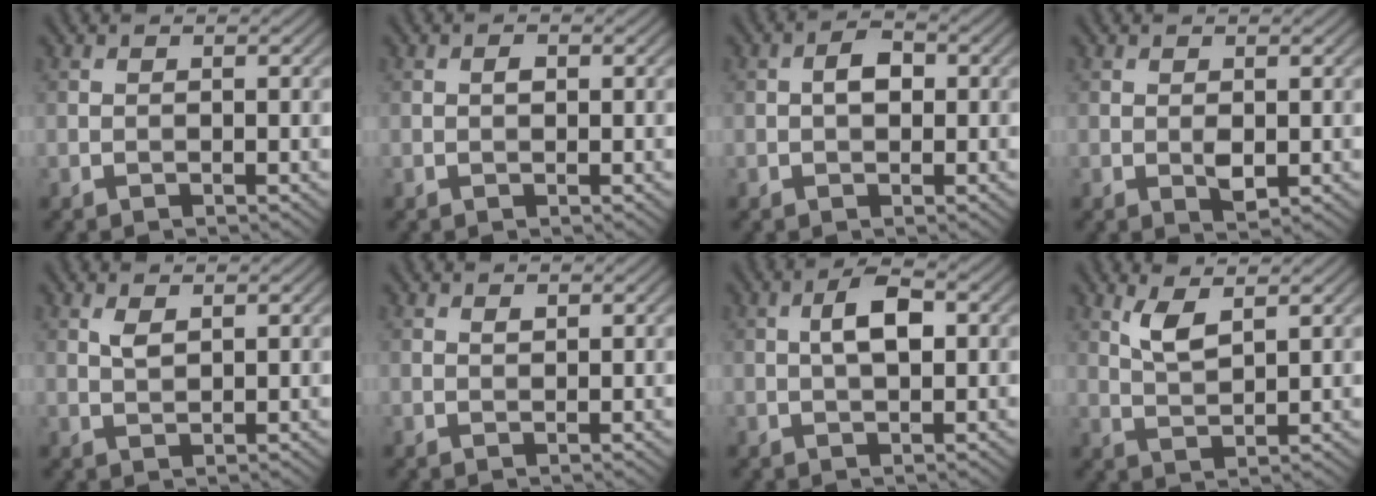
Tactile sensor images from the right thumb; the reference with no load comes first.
{"total": 0.8, "force": [0.1, 0.5, 0.6], "torque": [-0.011, 0.001, 0.001]}
{"total": 2.6, "force": [0.1, 1.7, 2.0], "torque": [-0.036, 0.004, -0.003]}
{"total": 1.6, "force": [0.0, 0.8, 1.3], "torque": [-0.025, -0.005, 0.002]}
{"total": 1.7, "force": [0.9, 0.7, 1.3], "torque": [-0.033, -0.001, 0.023]}
{"total": 0.8, "force": [0.5, 0.3, 0.4], "torque": [-0.008, -0.004, 0.011]}
{"total": 4.4, "force": [0.6, 1.9, 3.9], "torque": [-0.077, 0.007, 0.008]}
{"total": 3.8, "force": [2.2, 1.2, 2.9], "torque": [-0.070, -0.004, 0.047]}